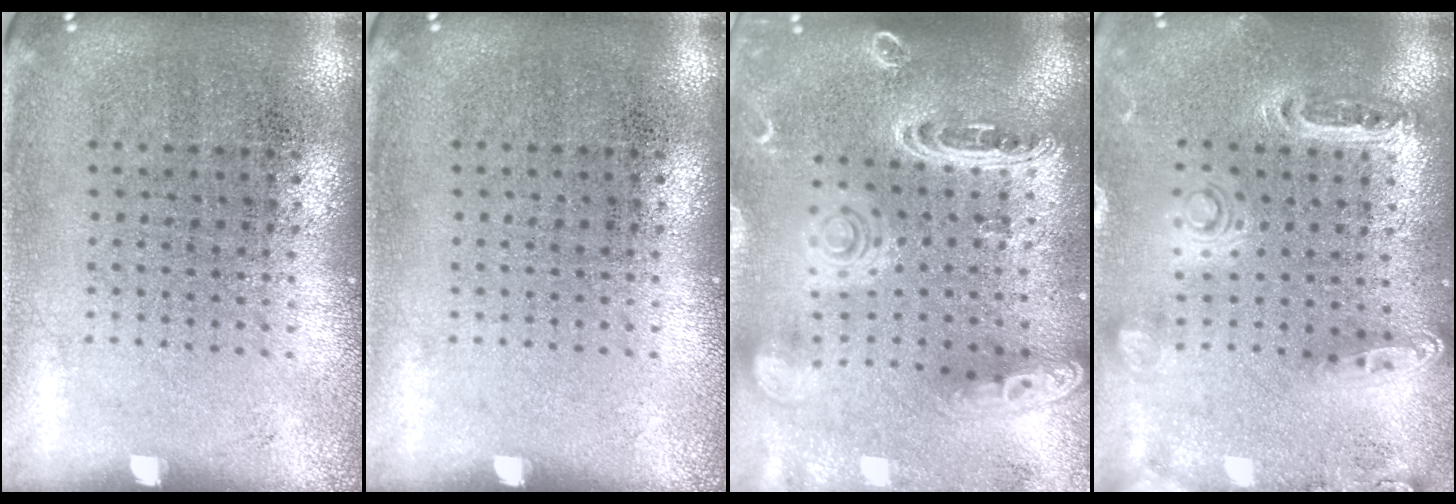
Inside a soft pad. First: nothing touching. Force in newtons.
{"total": 0.0}
{"total": 2.6, "press": 2.3, "slide": 1.1}
{"total": 1.3, "press": 1.3, "slide": 0.4}